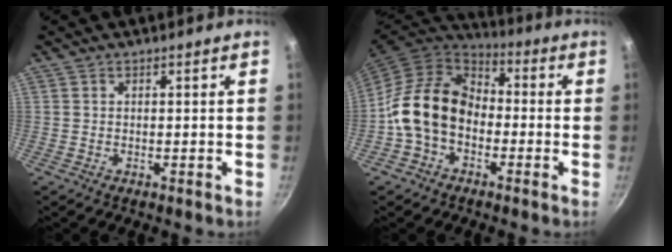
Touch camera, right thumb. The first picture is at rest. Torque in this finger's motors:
{"motor_torque": [1.23, 2.93, 1.07, -1.14, 0.59]}